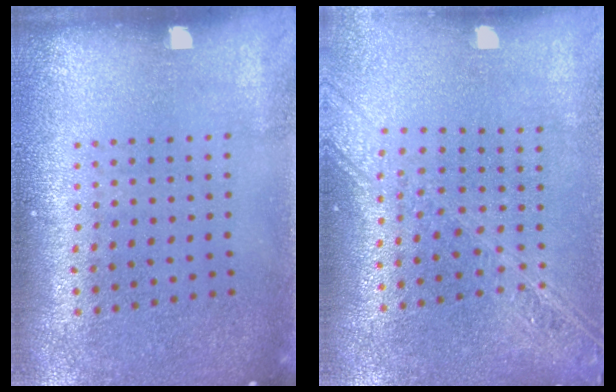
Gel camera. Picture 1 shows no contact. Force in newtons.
{"total": 2.2, "press": 1.9, "slide": 1.2}